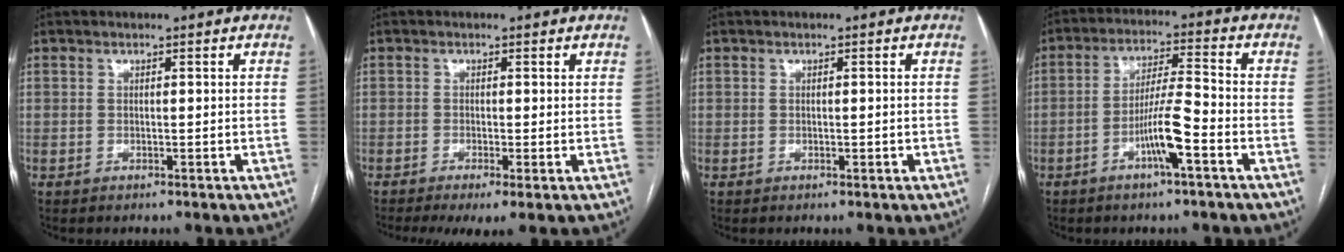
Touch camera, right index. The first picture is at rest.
{"total": 4.3, "force": [-2.1, 0.9, 3.6], "torque": [-0.057, -0.013, -0.035]}
{"total": 0.8, "force": [-0.2, 0.3, 0.7], "torque": [-0.014, 0.002, 0.000]}
{"total": 7.7, "force": [-3.4, 0.2, 6.9], "torque": [-0.134, 0.004, -0.062]}